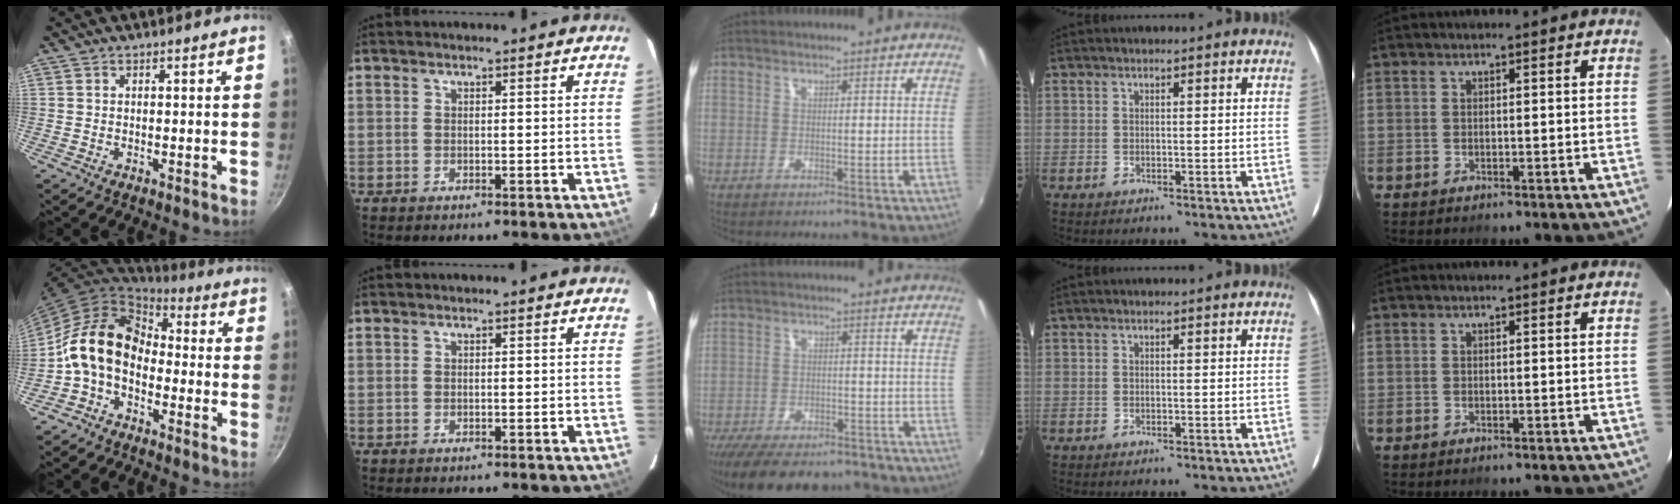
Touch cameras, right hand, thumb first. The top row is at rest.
{"thumb": {"total": 13.9, "force": [-2.5, 9.9, 9.4], "torque": [-0.152, 0.050, -0.069]}, "middle": {"total": 15.4, "force": [-12.1, 6.0, 7.4], "torque": [-0.161, -0.027, -0.182]}}